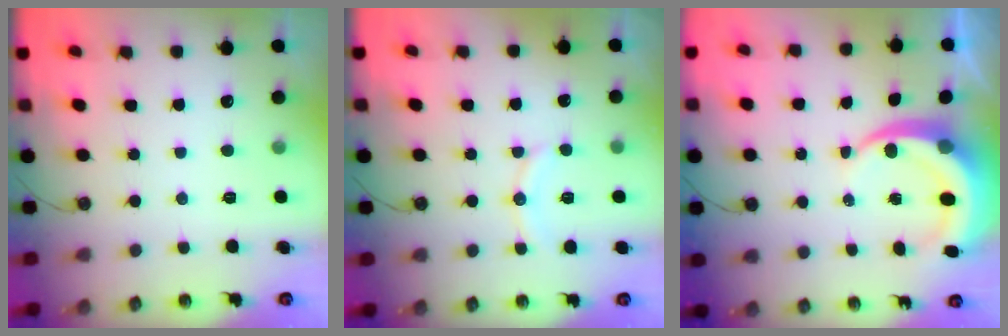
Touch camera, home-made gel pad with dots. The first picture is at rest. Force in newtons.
{"total": 7.9, "press": 7.7, "slide": 1.7}
{"total": 8.2, "press": 8.2, "slide": 1.1}